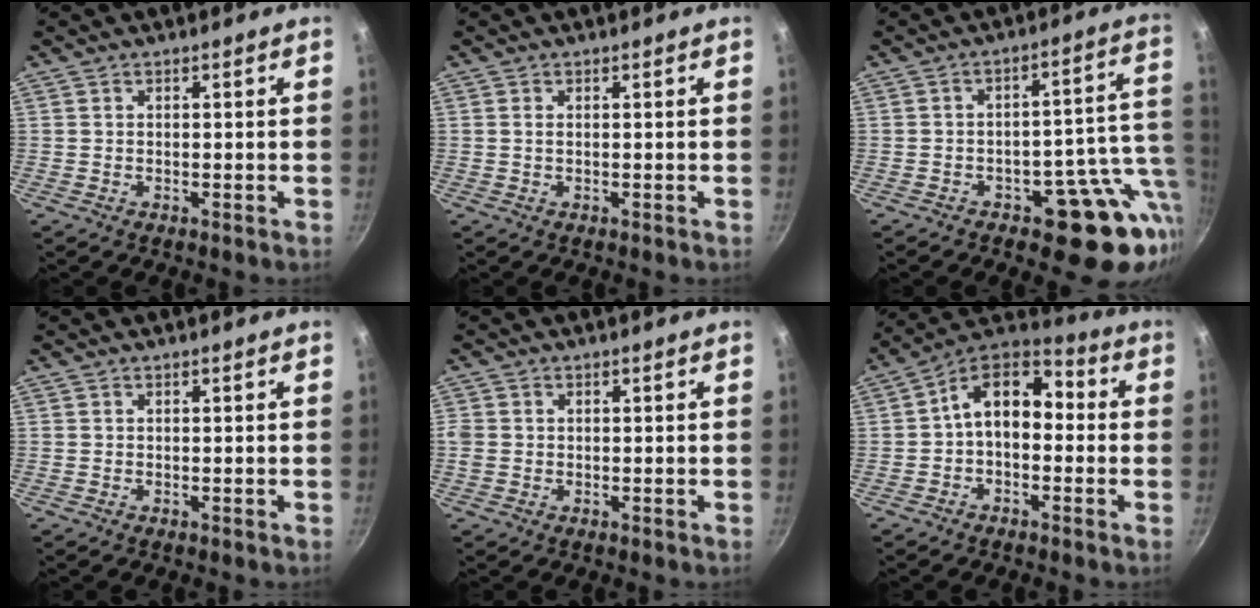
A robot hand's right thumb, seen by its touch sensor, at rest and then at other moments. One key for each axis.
{"total": 0.6, "fx": 0.1, "fy": 0.3, "fz": 0.5, "tx": -0.011, "ty": 0.001, "tz": 0.001}
{"total": 16.4, "fx": -6.3, "fy": 7.2, "fz": 13.3, "tx": -0.086, "ty": 0.057, "tz": -0.072}
{"total": 0.0}
{"total": 2.7, "fx": 0.0, "fy": 2.3, "fz": 1.3, "tx": -0.033, "ty": 0.004, "tz": 0.002}
{"total": 12.2, "fx": 0.0, "fy": 7.9, "fz": 9.4, "tx": -0.113, "ty": 0.045, "tz": -0.019}